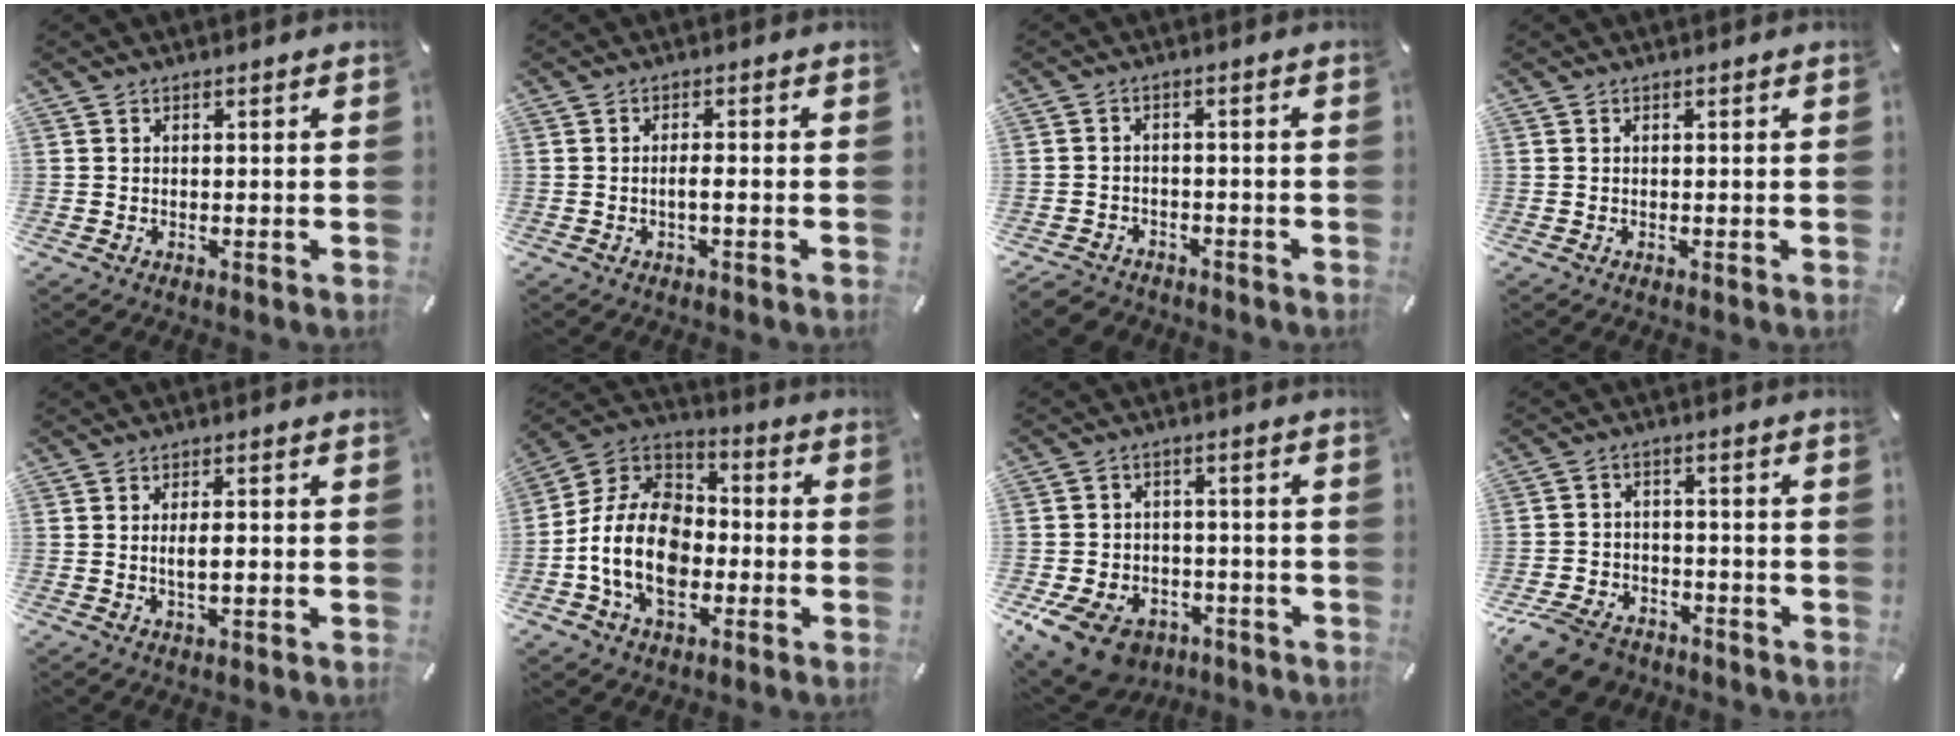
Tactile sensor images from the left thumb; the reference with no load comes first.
{"total": 2.4, "force": [-0.7, 0.4, 2.2], "torque": [-0.041, 0.003, -0.015]}
{"total": 3.3, "force": [-2.6, 1.9, 0.7], "torque": [-0.025, 0.011, -0.055]}
{"total": 0.0}
{"total": 3.8, "force": [-0.2, 1.3, 3.6], "torque": [-0.057, 0.000, -0.006]}
{"total": 15.9, "force": [-4.6, 11.5, 9.9], "torque": [-0.221, 0.022, -0.089]}
{"total": 11.2, "force": [-6.7, 7.4, 5.2], "torque": [-0.111, 0.045, -0.120]}
{"total": 9.2, "force": [-6.8, 5.2, 3.3], "torque": [-0.065, 0.037, -0.127]}